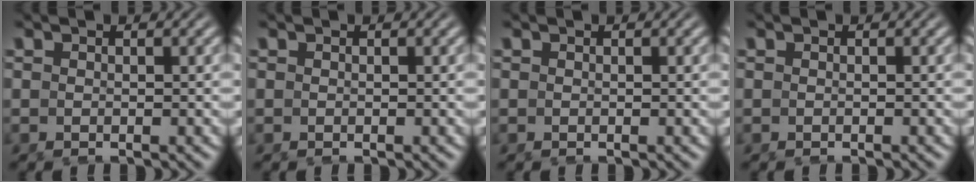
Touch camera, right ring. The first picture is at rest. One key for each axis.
{"total": 0.0}
{"total": 0.0}
{"total": 0.0}